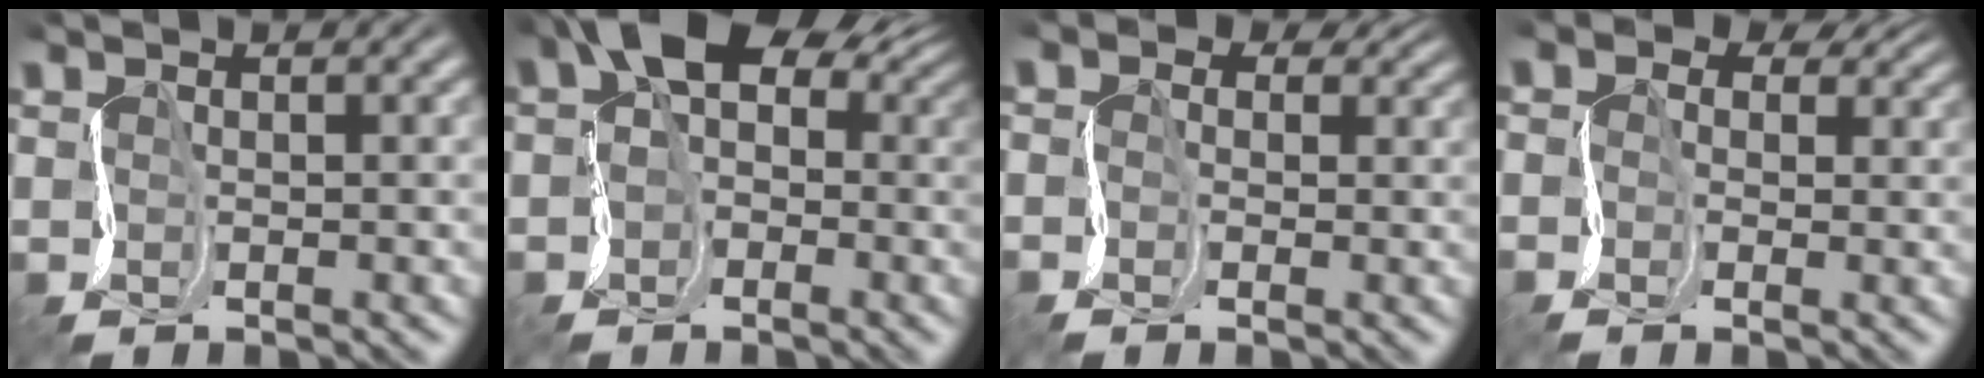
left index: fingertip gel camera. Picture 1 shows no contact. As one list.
[{"total": 7.5, "force": [1.4, 5.2, 5.2], "torque": [-0.071, 0.027, 0.009]}, {"total": 2.2, "force": [-0.2, 2.1, 0.6], "torque": [-0.006, 0.009, -0.023]}, {"total": 3.5, "force": [0.7, 3.1, 1.5], "torque": [-0.026, 0.008, -0.010]}]